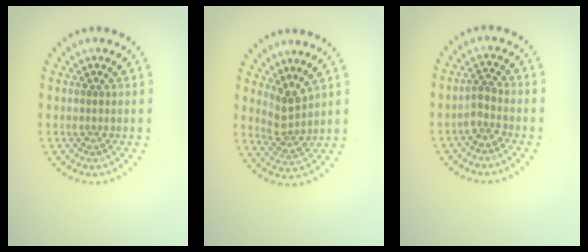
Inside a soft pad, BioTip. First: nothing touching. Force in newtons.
{"total": 2.6, "press": 2.0, "slide": 1.7}
{"total": 1.8, "press": 1.5, "slide": 1.0}